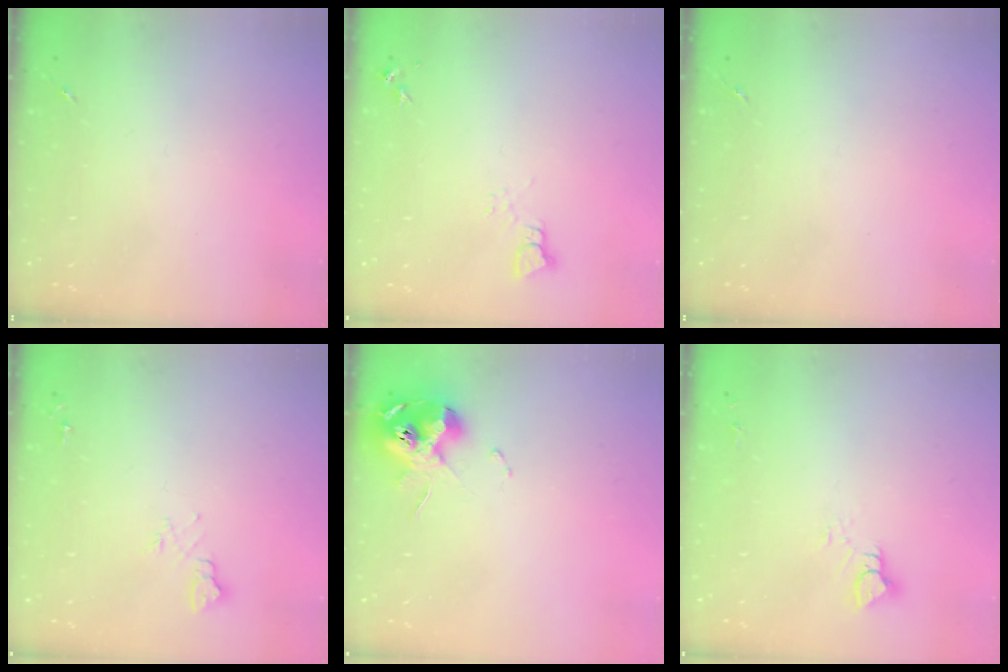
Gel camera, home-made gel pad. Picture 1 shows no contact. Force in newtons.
{"total": 2.5, "press": 2.5, "slide": 0.1}
{"total": 0.0}
{"total": 7.1, "press": 7.1, "slide": 0.8}
{"total": 11.0, "press": 10.9, "slide": 1.3}
{"total": 5.1, "press": 5.1, "slide": 0.3}